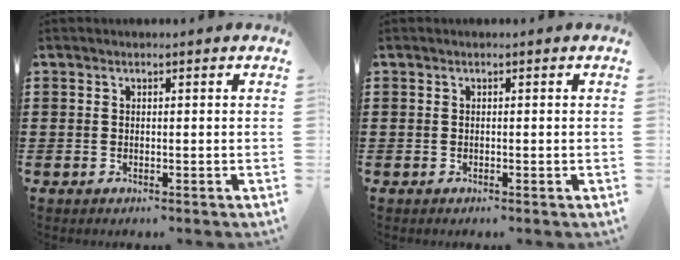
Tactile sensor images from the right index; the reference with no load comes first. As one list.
[{"total": 0.0}]